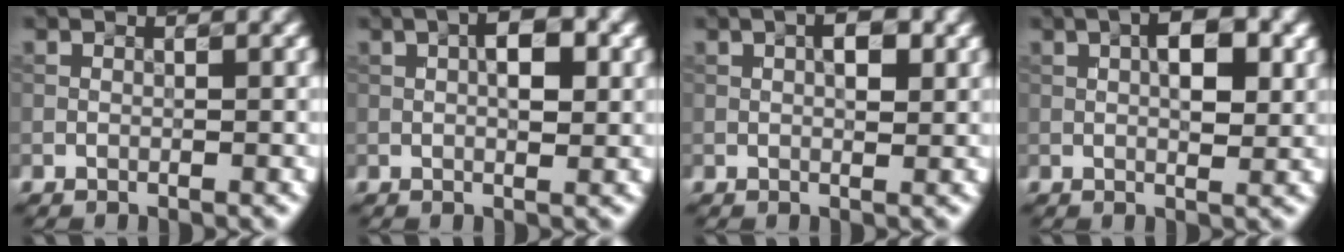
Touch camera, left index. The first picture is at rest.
{"total": 3.4, "force": [0.7, 1.4, 3.1], "torque": [-0.047, 0.006, 0.007]}
{"total": 2.4, "force": [0.6, 1.1, 2.1], "torque": [-0.028, 0.002, 0.008]}
{"total": 4.2, "force": [1.0, 1.8, 3.7], "torque": [-0.059, 0.005, 0.013]}